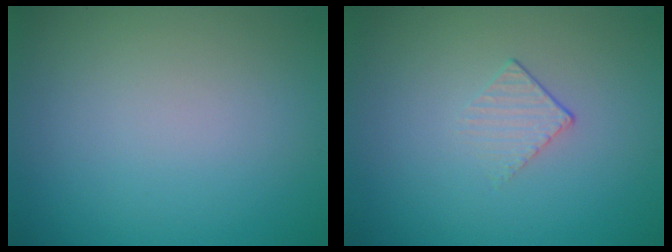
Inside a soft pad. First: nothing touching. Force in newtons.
{"total": 1.2, "press": 0.5, "slide": 1.1}